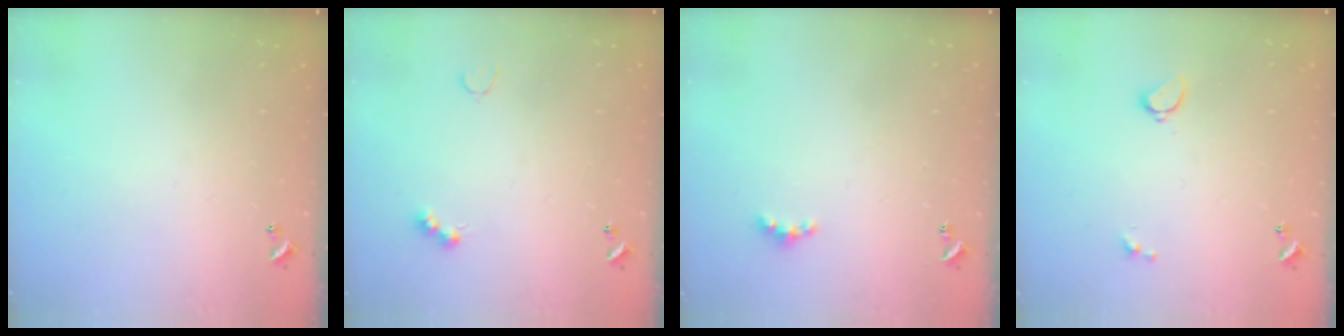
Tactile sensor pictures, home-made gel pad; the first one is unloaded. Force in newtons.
{"total": 4.0, "press": 3.9, "slide": 0.8}
{"total": 4.1, "press": 4.1, "slide": 0.4}
{"total": 1.7, "press": 1.6, "slide": 0.5}